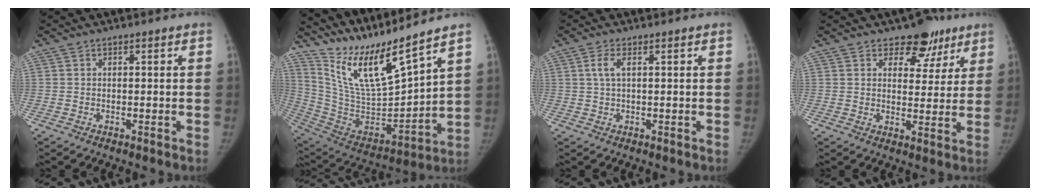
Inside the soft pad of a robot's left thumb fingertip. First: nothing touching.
{"total": 17.5, "force": [14.5, 1.4, 9.6], "torque": [-0.158, -0.092, 0.295]}
{"total": 2.7, "force": [0.8, 0.9, 2.4], "torque": [-0.061, 0.005, 0.019]}
{"total": 7.6, "force": [5.2, 4.9, 2.5], "torque": [0.012, -0.024, 0.073]}